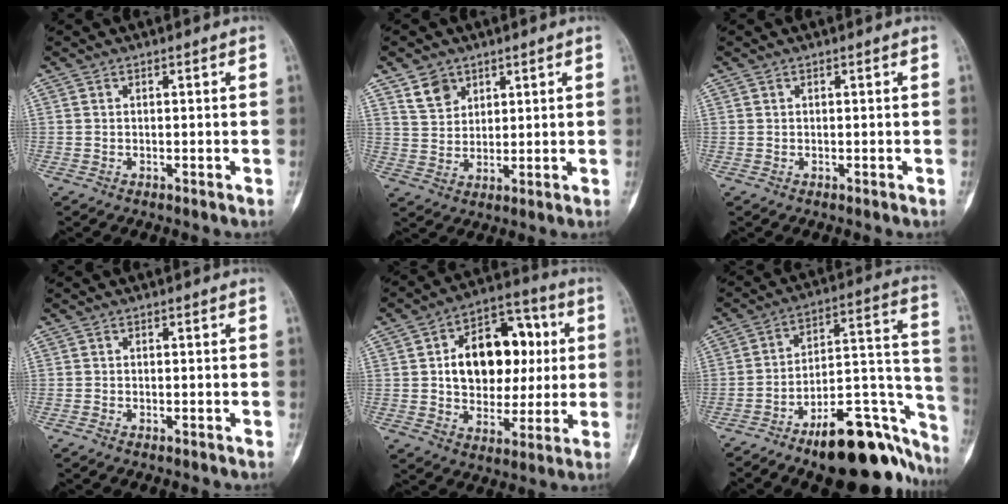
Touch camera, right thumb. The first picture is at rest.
{"total": 5.4, "force": [3.4, 3.8, 1.6], "torque": [-0.012, -0.022, 0.071]}
{"total": 0.0}
{"total": 0.5, "force": [-0.4, 0.2, 0.2], "torque": [-0.010, 0.001, -0.007]}
{"total": 17.6, "force": [2.5, 12.2, 12.5], "torque": [-0.140, 0.021, 0.040]}
{"total": 25.0, "force": [-14.9, 9.8, 17.6], "torque": [-0.150, 0.118, -0.218]}